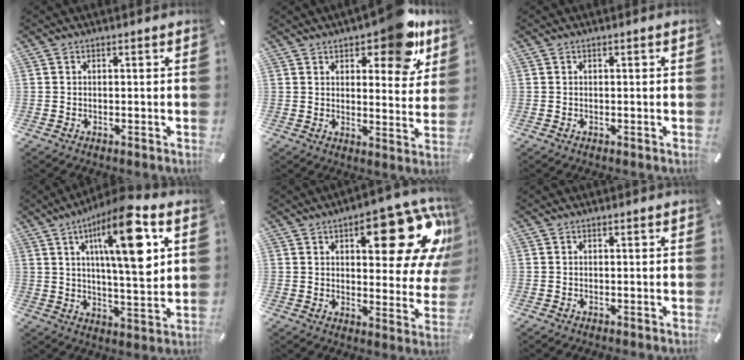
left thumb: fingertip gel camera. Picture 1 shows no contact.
{"total": 13.1, "force": [9.0, 5.2, 7.9], "torque": [-0.087, -0.059, 0.151]}
{"total": 0.0}
{"total": 17.4, "force": [7.1, 4.9, 15.1], "torque": [-0.234, -0.019, 0.105]}
{"total": 22.9, "force": [10.2, 10.1, 17.8], "torque": [-0.204, -0.069, 0.157]}
{"total": 0.0}